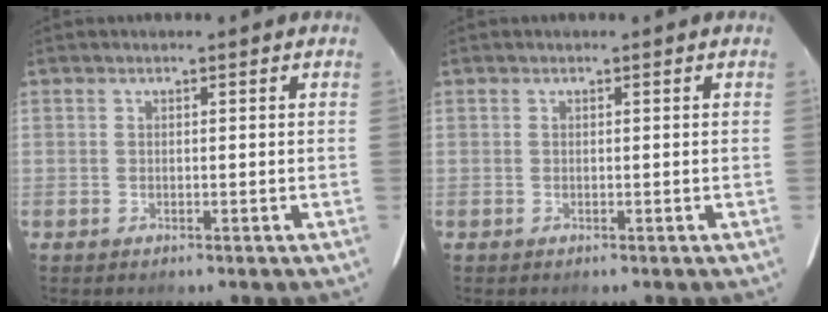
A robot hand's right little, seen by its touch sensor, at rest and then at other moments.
{"total": 0.0}